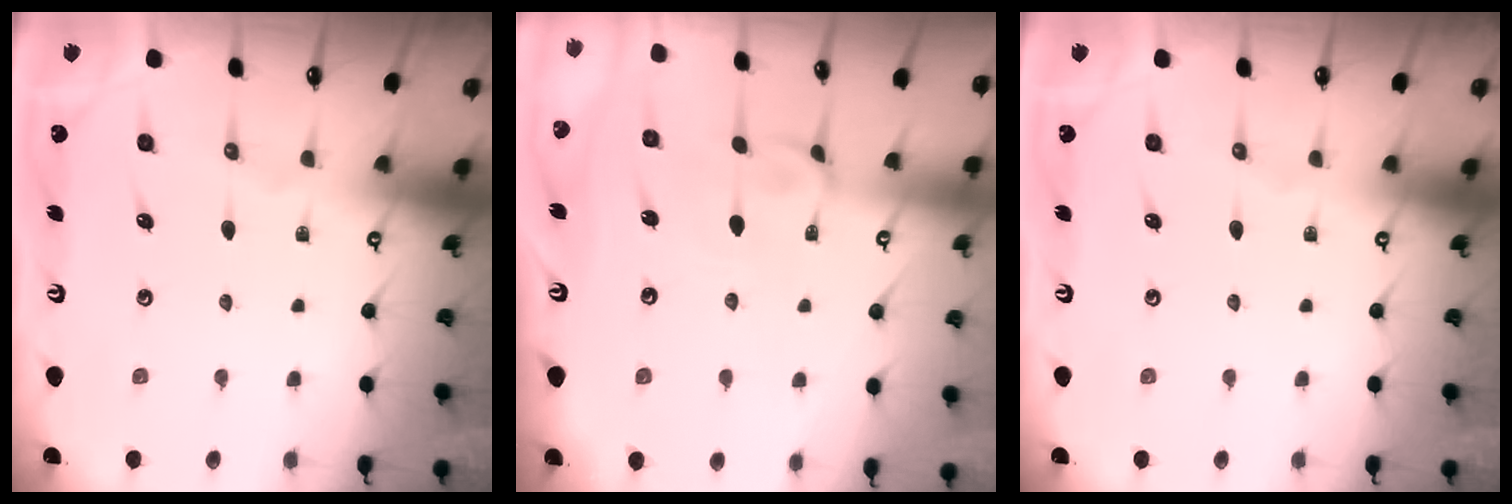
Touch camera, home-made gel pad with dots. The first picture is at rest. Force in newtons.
{"total": 3.7, "press": 3.7, "slide": 0.5}
{"total": 0.0}